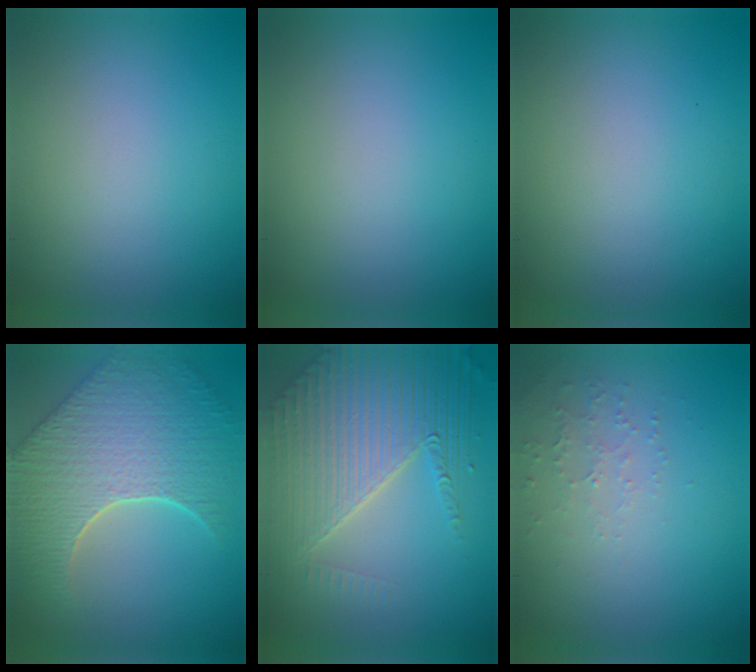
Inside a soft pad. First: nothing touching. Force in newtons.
{"total": 0.0}
{"total": 0.0}
{"total": 9.4, "press": 6.6, "slide": 6.6}
{"total": 7.2, "press": 5.5, "slide": 4.6}
{"total": 1.5, "press": 1.5, "slide": 0.5}